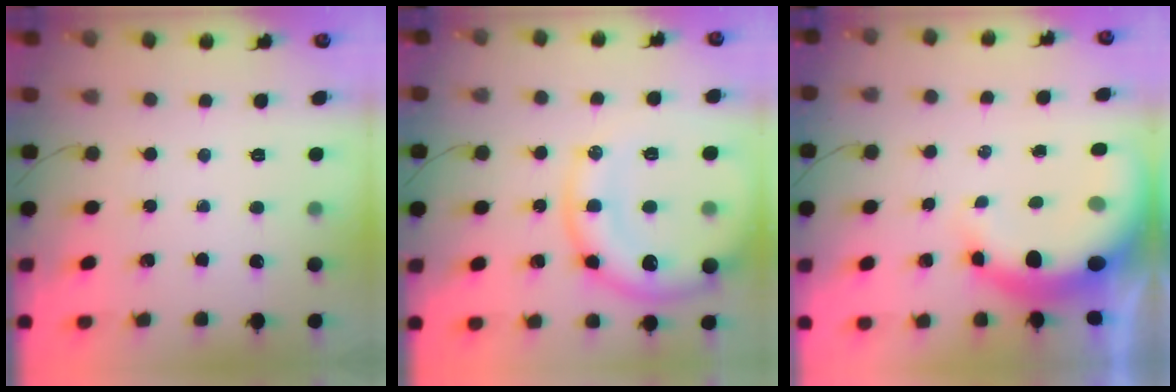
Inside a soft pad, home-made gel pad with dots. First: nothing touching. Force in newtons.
{"total": 17.0, "press": 16.9, "slide": 2.4}
{"total": 9.7, "press": 9.5, "slide": 2.0}